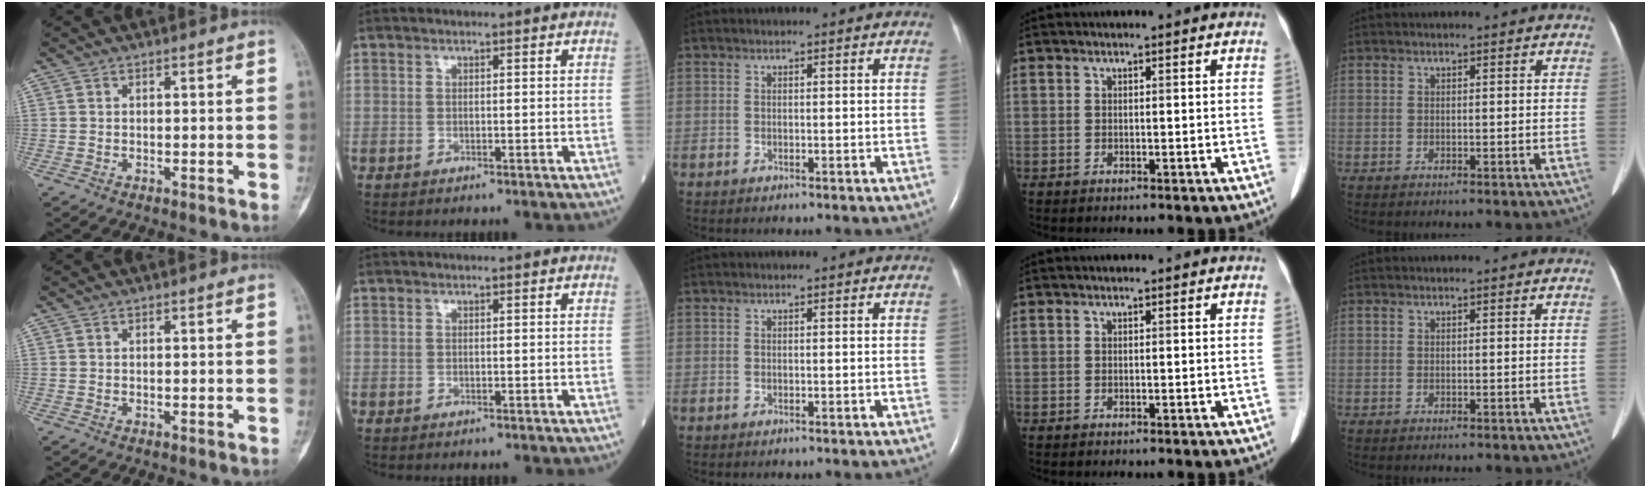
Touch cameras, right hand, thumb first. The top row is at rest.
{}